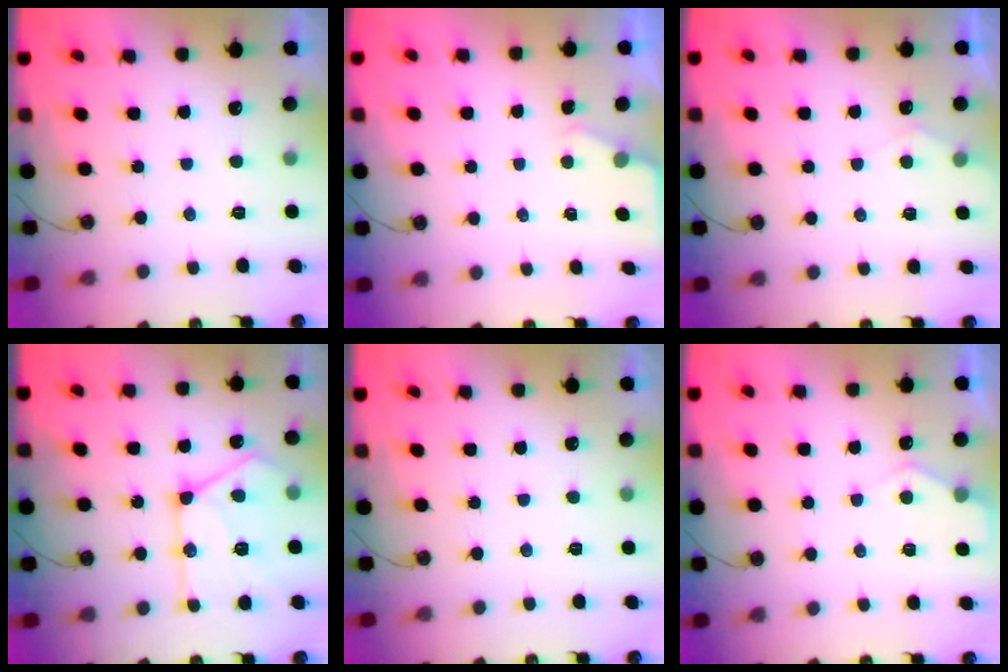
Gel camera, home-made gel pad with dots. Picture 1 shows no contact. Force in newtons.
{"total": 2.1, "press": 2.1, "slide": 0.3}
{"total": 4.4, "press": 4.4, "slide": 0.4}
{"total": 17.5, "press": 17.5, "slide": 1.4}
{"total": 3.0, "press": 3.0, "slide": 0.4}
{"total": 5.2, "press": 5.2, "slide": 0.4}